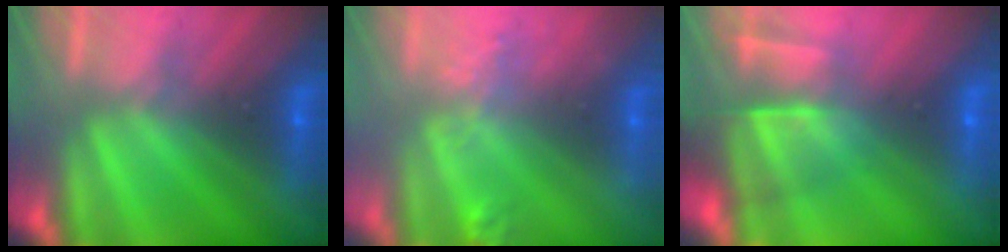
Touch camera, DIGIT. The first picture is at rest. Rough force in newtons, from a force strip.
{"total": 2.8}
{"total": 5.9}